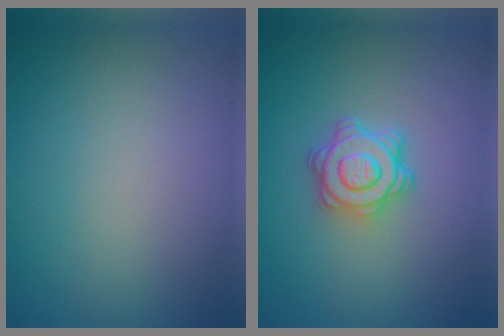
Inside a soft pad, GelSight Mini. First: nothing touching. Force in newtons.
{"total": 4.5, "press": 3.4, "slide": 3.0}